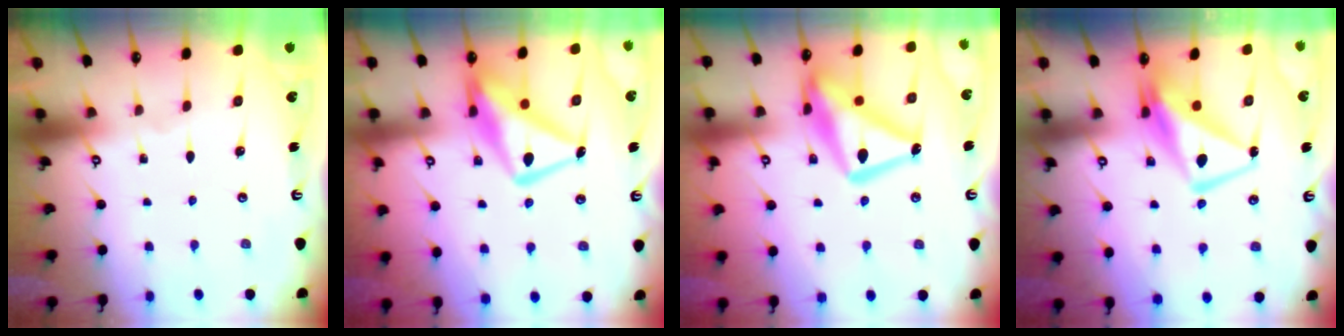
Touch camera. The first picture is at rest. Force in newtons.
{"total": 14.7, "press": 14.6, "slide": 1.3}
{"total": 16.6, "press": 16.5, "slide": 1.6}
{"total": 9.3, "press": 9.2, "slide": 1.5}